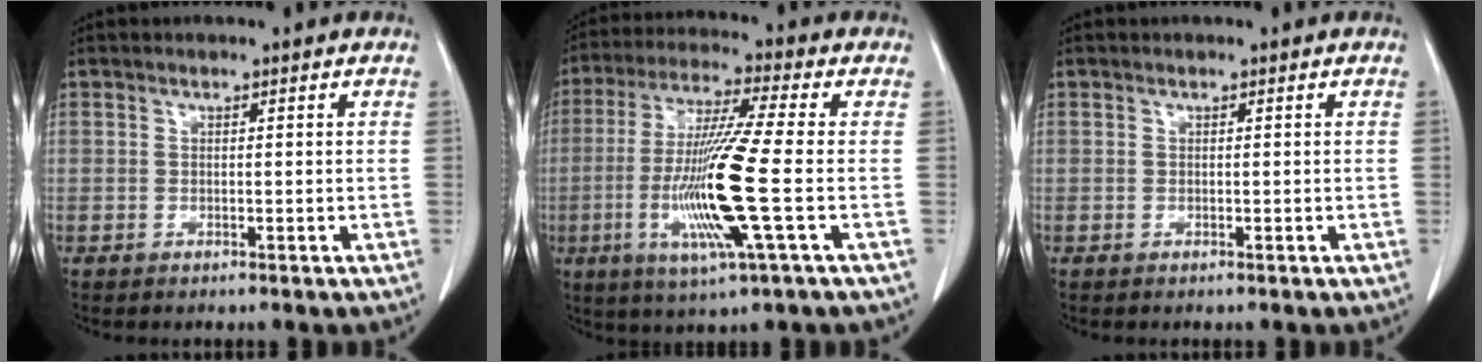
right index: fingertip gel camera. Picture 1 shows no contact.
{"total": 14.6, "force": [-3.1, -0.6, 14.2], "torque": [-0.290, -0.018, -0.066]}
{"total": 0.0}